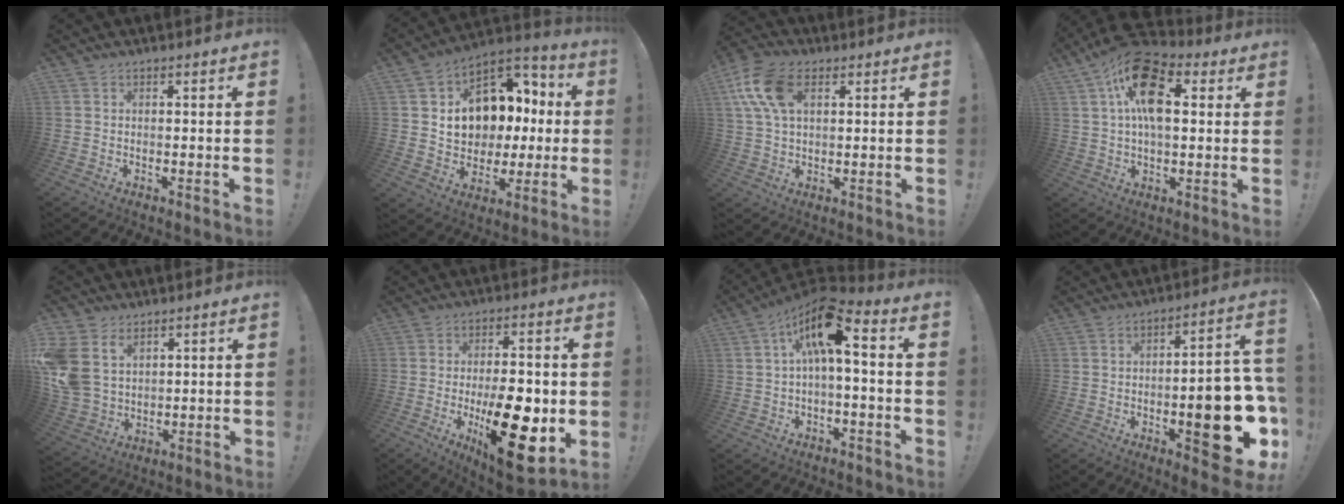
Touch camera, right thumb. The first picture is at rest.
{"total": 14.2, "force": [2.5, 11.8, 7.4], "torque": [-0.099, -0.016, 0.067]}
{"total": 13.7, "force": [4.7, 8.2, 9.8], "torque": [-0.190, -0.001, 0.091]}
{"total": 18.2, "force": [5.9, 9.9, 14.1], "torque": [-0.250, -0.011, 0.101]}
{"total": 11.8, "force": [5.0, 8.8, 6.0], "torque": [-0.132, -0.030, 0.102]}
{"total": 20.3, "force": [-4.7, 8.1, 18.1], "torque": [-0.290, 0.012, -0.062]}
{"total": 12.9, "force": [3.1, 4.0, 11.9], "torque": [-0.212, -0.005, 0.046]}
{"total": 20.5, "force": [-5.8, 7.1, 18.4], "torque": [-0.227, 0.024, -0.073]}